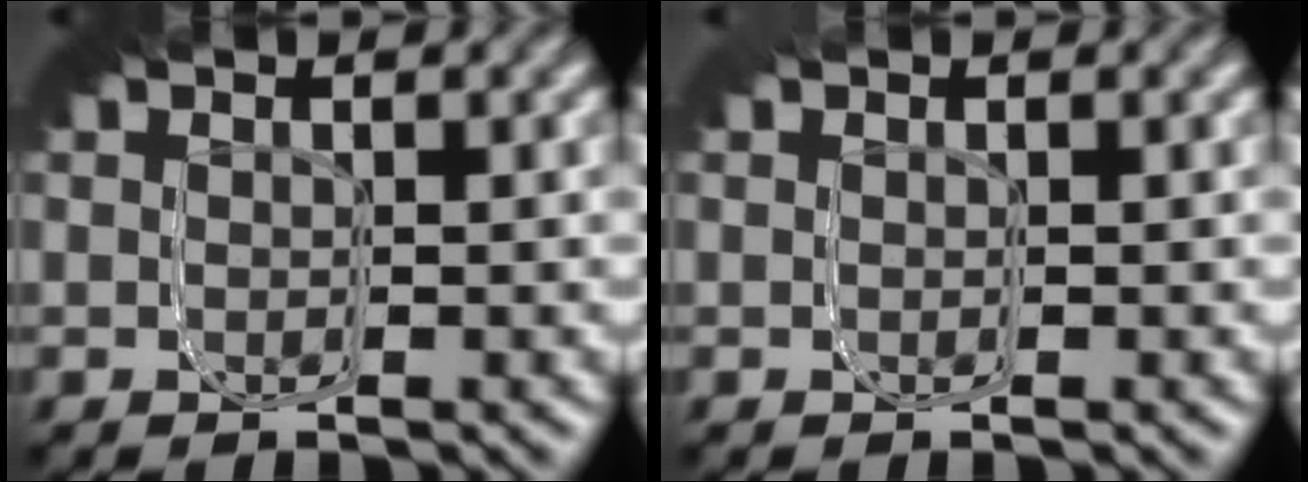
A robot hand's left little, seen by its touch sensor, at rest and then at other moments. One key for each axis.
{"total": 0.0}